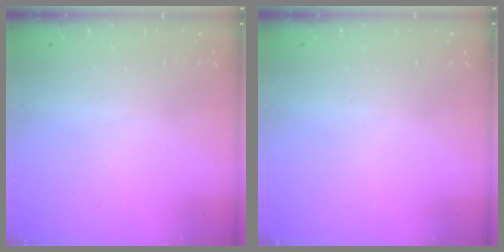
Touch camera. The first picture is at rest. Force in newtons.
{"total": 0.0}